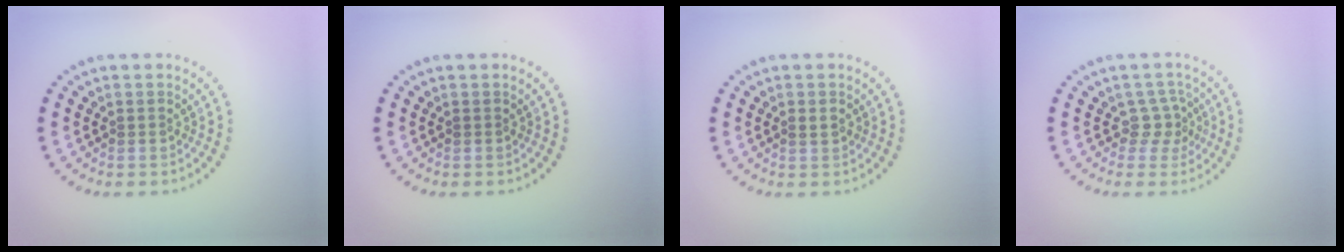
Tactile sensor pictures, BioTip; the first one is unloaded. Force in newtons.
{"total": 0.0}
{"total": 0.8, "press": 0.8, "slide": 0.1}
{"total": 2.2, "press": 1.5, "slide": 1.5}